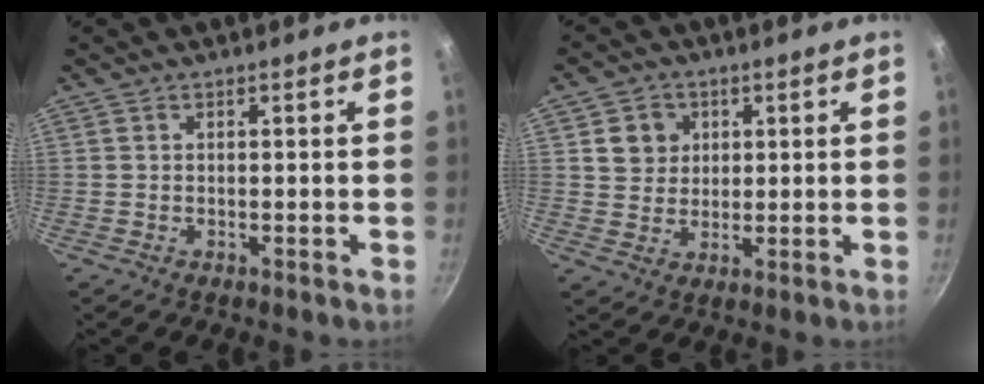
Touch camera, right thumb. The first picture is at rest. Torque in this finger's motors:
{"motor_torque": [0.15, 1.61, 0.63, 0.45, 0.00]}